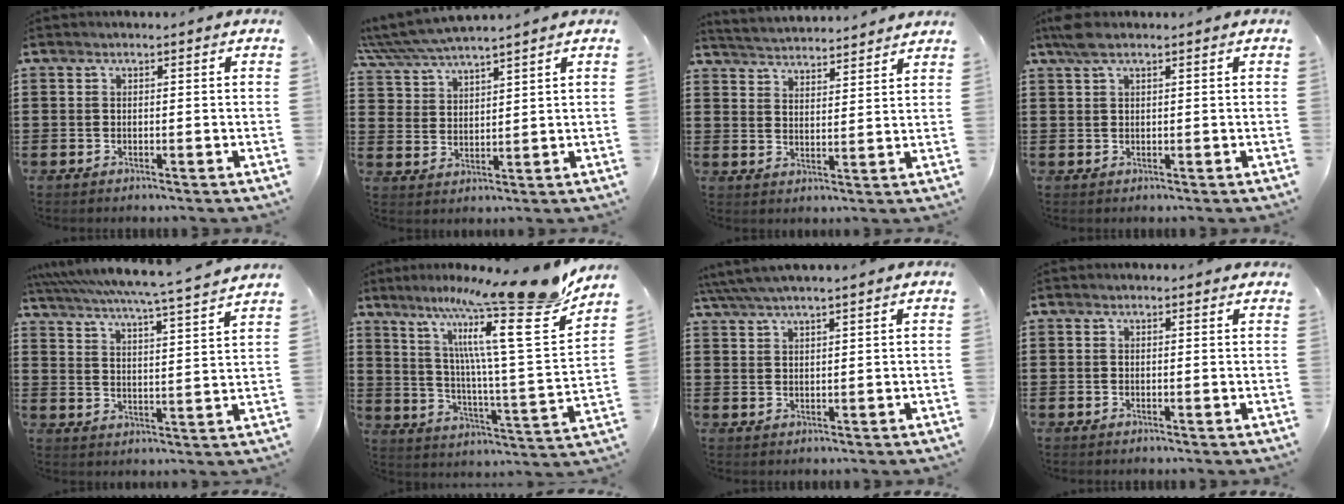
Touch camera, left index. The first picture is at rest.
{"total": 5.4, "force": [5.2, 0.9, 1.2], "torque": [-0.045, -0.019, 0.094]}
{"total": 3.6, "force": [3.5, -0.4, -0.4], "torque": [-0.009, -0.024, 0.060]}
{"total": 2.9, "force": [1.9, 0.8, 2.0], "torque": [-0.044, 0.006, 0.034]}
{"total": 4.9, "force": [4.4, -1.3, 1.7], "torque": [-0.054, -0.041, 0.066]}
{"total": 18.3, "force": [13.5, 0.8, 12.4], "torque": [-0.226, -0.094, 0.206]}
{"total": 3.3, "force": [2.9, -0.1, 1.6], "torque": [-0.039, -0.003, 0.053]}
{"total": 0.5, "force": [0.5, 0.2, 0.0], "torque": [0.005, -0.002, 0.008]}